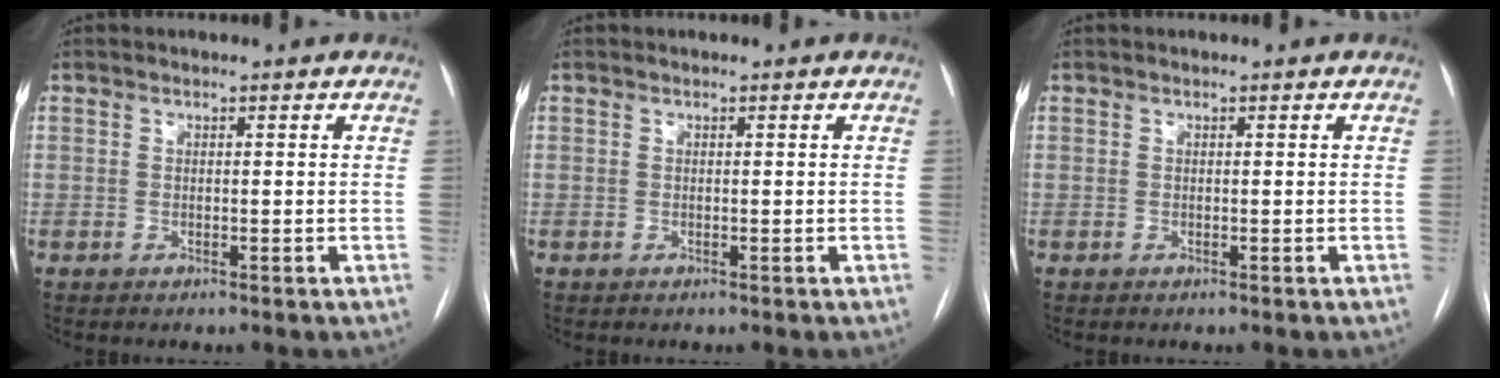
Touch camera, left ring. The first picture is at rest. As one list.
[{"total": 0.0}, {"total": 0.0}]